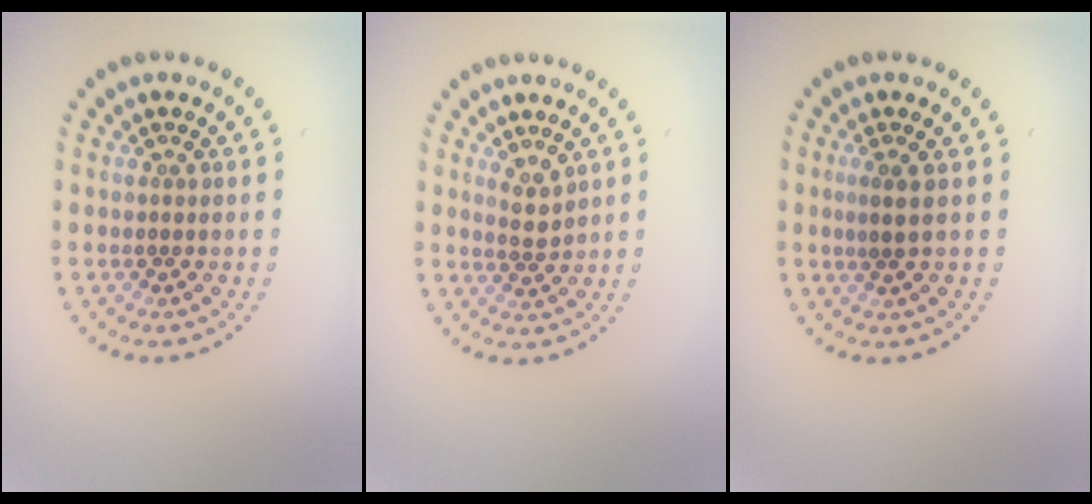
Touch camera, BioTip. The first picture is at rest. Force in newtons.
{"total": 1.7, "press": 1.2, "slide": 1.1}
{"total": 1.5, "press": 1.2, "slide": 0.9}